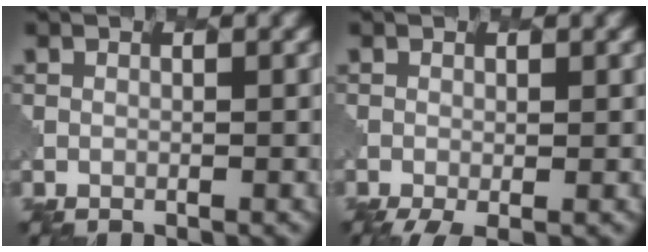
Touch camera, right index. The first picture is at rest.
{"total": 2.2, "force": [-1.0, 0.6, 1.9], "torque": [-0.036, -0.006, -0.019]}